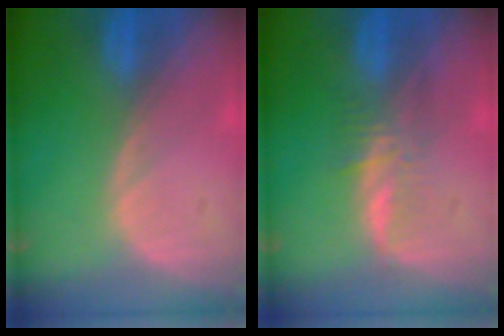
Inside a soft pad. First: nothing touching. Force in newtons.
{"total": 3.4, "press": 3.4, "slide": 0.2}